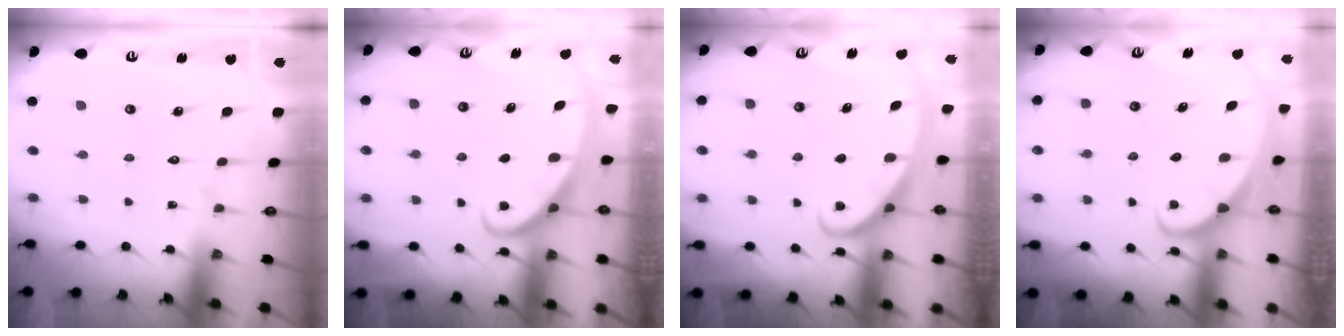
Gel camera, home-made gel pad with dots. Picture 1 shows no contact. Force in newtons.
{"total": 2.8, "press": 2.8, "slide": 0.3}
{"total": 2.8, "press": 2.8, "slide": 0.4}
{"total": 1.9, "press": 1.9, "slide": 0.1}